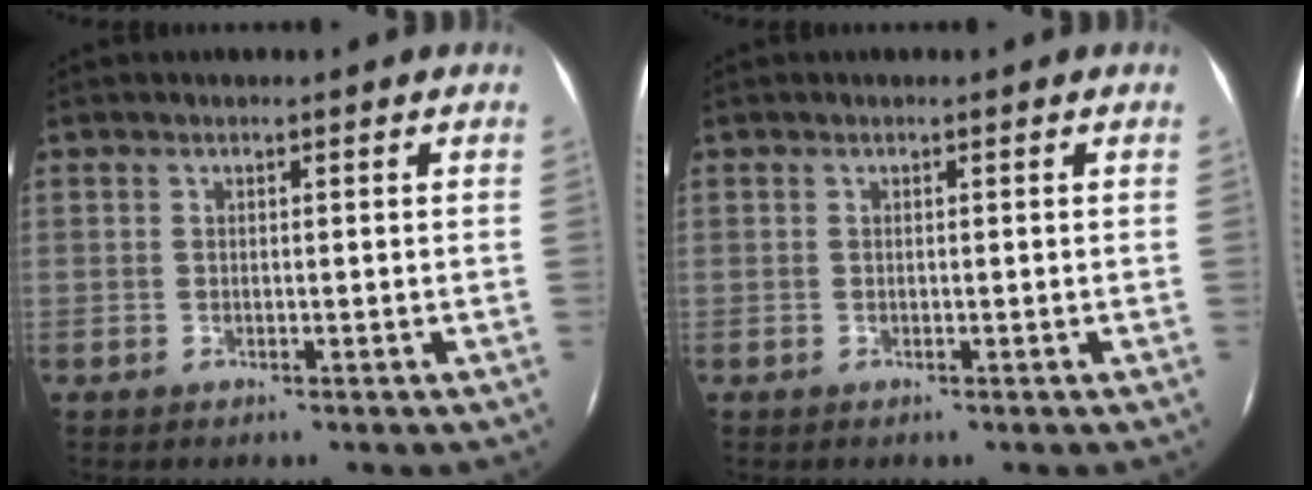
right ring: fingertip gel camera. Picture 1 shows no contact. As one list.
[{"total": 0.0}]